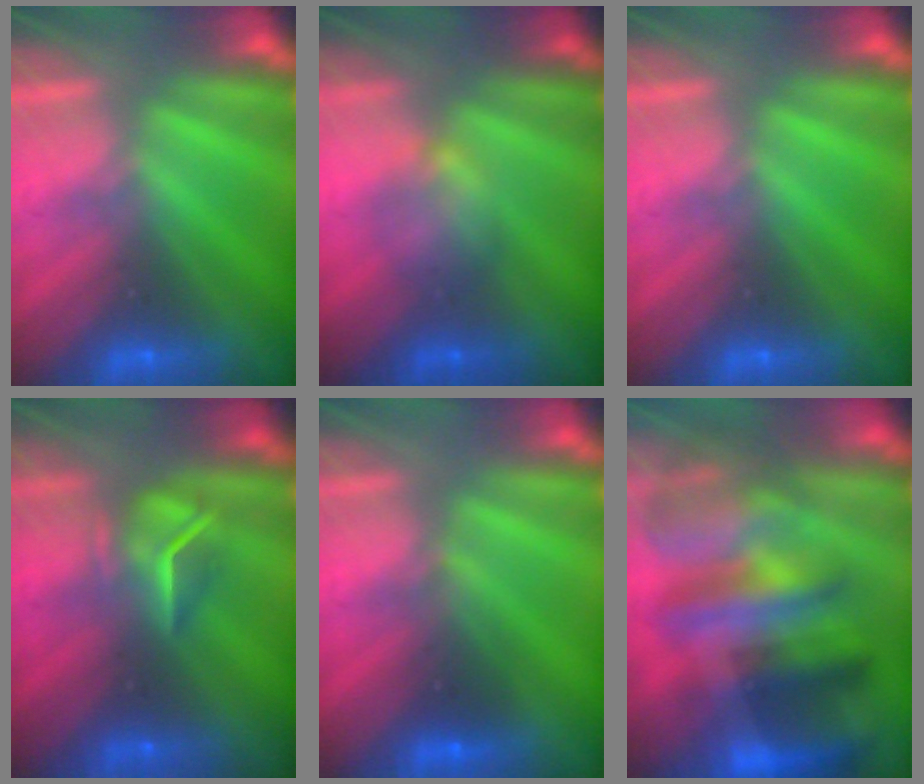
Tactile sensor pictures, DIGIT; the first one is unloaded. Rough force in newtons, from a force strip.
{"total": 2.0}
{"total": 0.0}
{"total": 3.3}
{"total": 2.8}
{"total": 9.5}